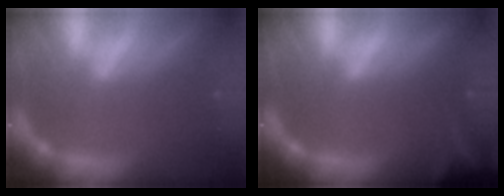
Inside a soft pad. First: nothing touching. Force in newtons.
{"total": 6.5}